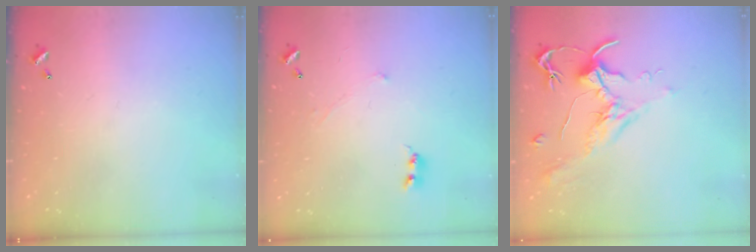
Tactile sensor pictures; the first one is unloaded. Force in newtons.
{"total": 0.0}
{"total": 2.0, "press": 1.8, "slide": 0.8}